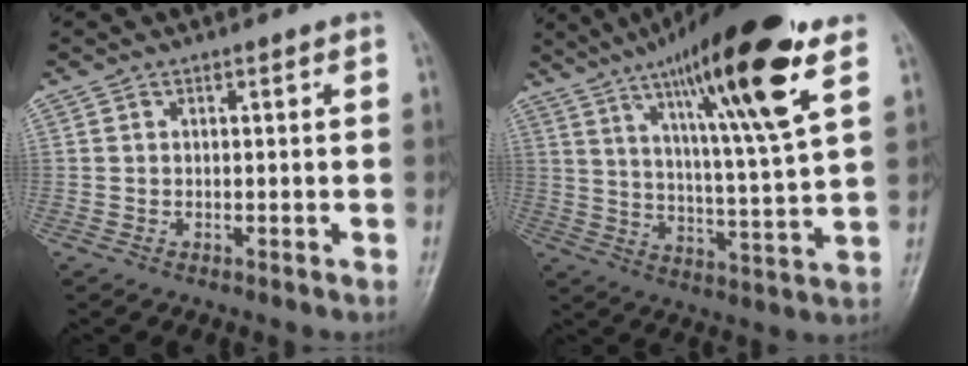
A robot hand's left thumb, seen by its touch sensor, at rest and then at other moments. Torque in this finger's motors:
{"motor_torque": [0.38, 0.46, 1.68, -1.09, 0.19]}